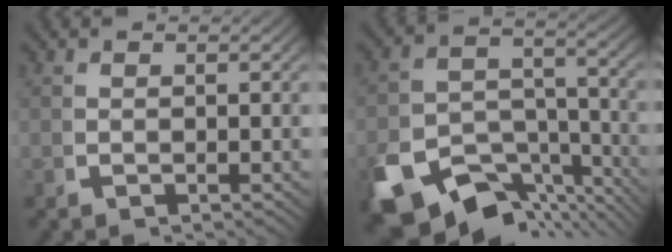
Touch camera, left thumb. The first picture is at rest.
{"total": 12.8, "force": [-8.1, 7.2, 6.8], "torque": [-0.116, -0.046, -0.116]}